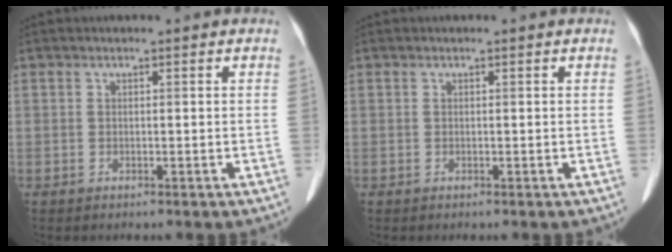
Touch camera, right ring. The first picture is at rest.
{"total": 0.0}